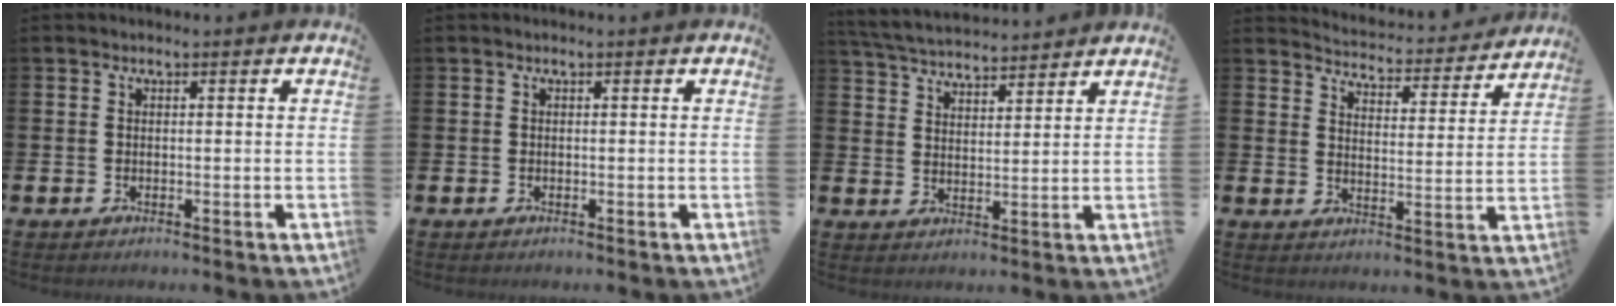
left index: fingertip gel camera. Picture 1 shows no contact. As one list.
[{"total": 0.0}, {"total": 5.0, "force": [5.0, 0.7, 0.3], "torque": [-0.025, -0.030, 0.088]}, {"total": 4.3, "force": [4.3, 0.4, 0.3], "torque": [-0.018, -0.044, 0.067]}]